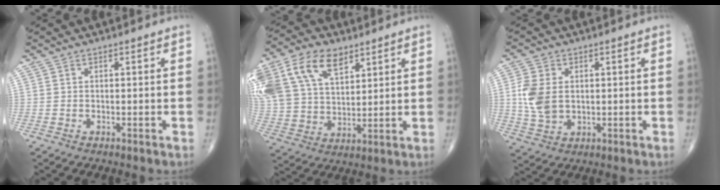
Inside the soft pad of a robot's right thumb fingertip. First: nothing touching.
{"total": 22.3, "force": [10.8, 13.9, 13.7], "torque": [-0.314, 0.017, 0.211]}
{"total": 8.0, "force": [0.8, 5.6, 5.7], "torque": [-0.115, -0.003, 0.022]}